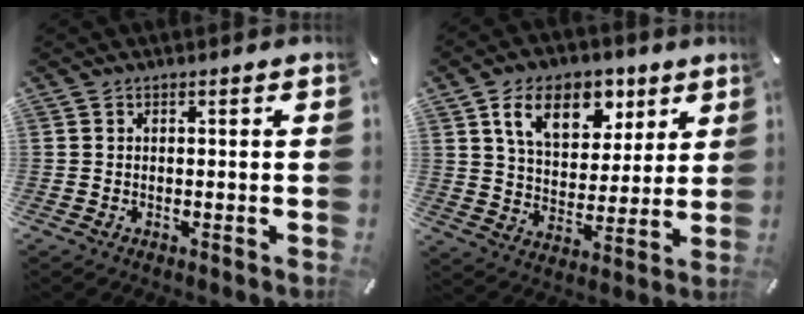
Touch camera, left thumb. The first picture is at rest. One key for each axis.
{"total": 13.5, "fx": 7.5, "fy": 8.8, "fz": 7.1, "tx": -0.118, "ty": -0.022, "tz": 0.133}